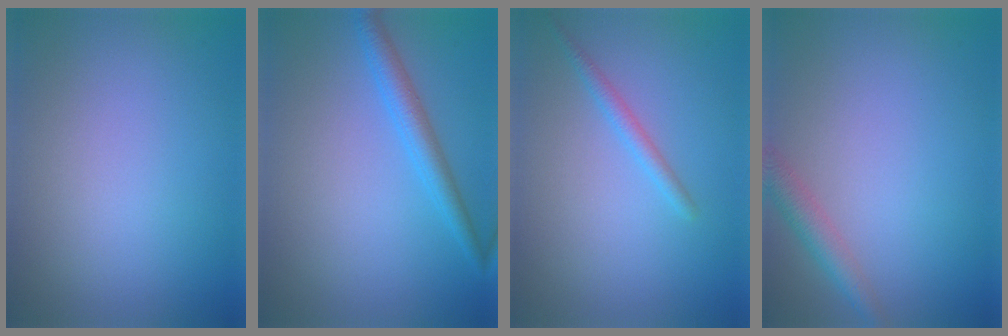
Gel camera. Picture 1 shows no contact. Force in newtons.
{"total": 2.7, "press": 2.7, "slide": 0.2}
{"total": 1.5, "press": 1.5, "slide": 0.0}
{"total": 2.4, "press": 2.4, "slide": 0.1}